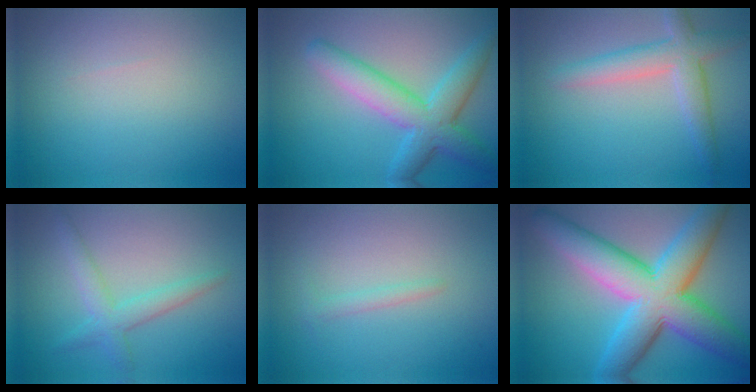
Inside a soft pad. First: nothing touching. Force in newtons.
{"total": 5.7, "press": 5.7, "slide": 0.1}
{"total": 3.9, "press": 3.9, "slide": 0.2}
{"total": 2.5, "press": 2.5, "slide": 0.1}
{"total": 0.9, "press": 0.9, "slide": 0.1}
{"total": 11.5, "press": 11.5, "slide": 0.5}